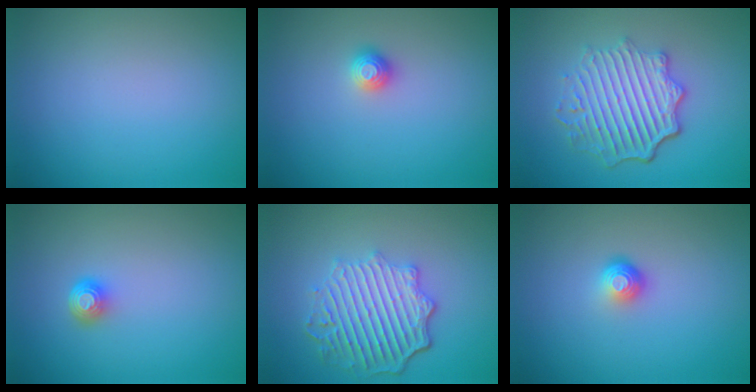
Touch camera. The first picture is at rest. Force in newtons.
{"total": 1.1, "press": 1.1, "slide": 0.3}
{"total": 6.0, "press": 4.5, "slide": 4.0}
{"total": 1.5, "press": 1.1, "slide": 1.1}
{"total": 5.9, "press": 4.6, "slide": 3.7}
{"total": 1.9, "press": 1.3, "slide": 1.4}